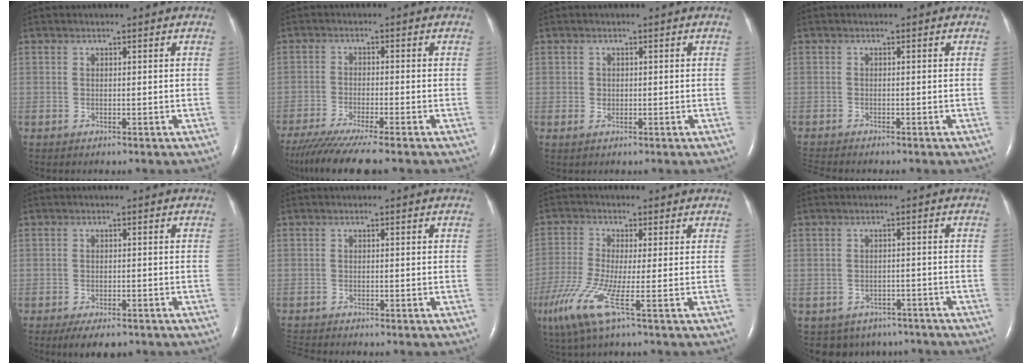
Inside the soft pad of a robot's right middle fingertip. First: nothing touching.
{"total": 10.3, "force": [-8.5, -0.5, 5.8], "torque": [-0.087, -0.033, -0.139]}
{"total": 1.0, "force": [-0.1, 0.8, 0.5], "torque": [-0.014, 0.001, 0.001]}
{"total": 3.0, "force": [-2.8, 0.2, 1.1], "torque": [-0.017, -0.010, -0.045]}
{"total": 4.9, "force": [-3.6, 1.7, 2.8], "torque": [-0.040, -0.007, -0.051]}
{"total": 2.8, "force": [-2.7, 0.0, 0.6], "torque": [-0.012, -0.013, -0.046]}
{"total": 8.2, "force": [-3.6, 0.1, 7.4], "torque": [-0.173, -0.031, -0.075]}
{"total": 7.2, "force": [-5.8, 4.3, 0.6], "torque": [-0.008, 0.010, -0.064]}